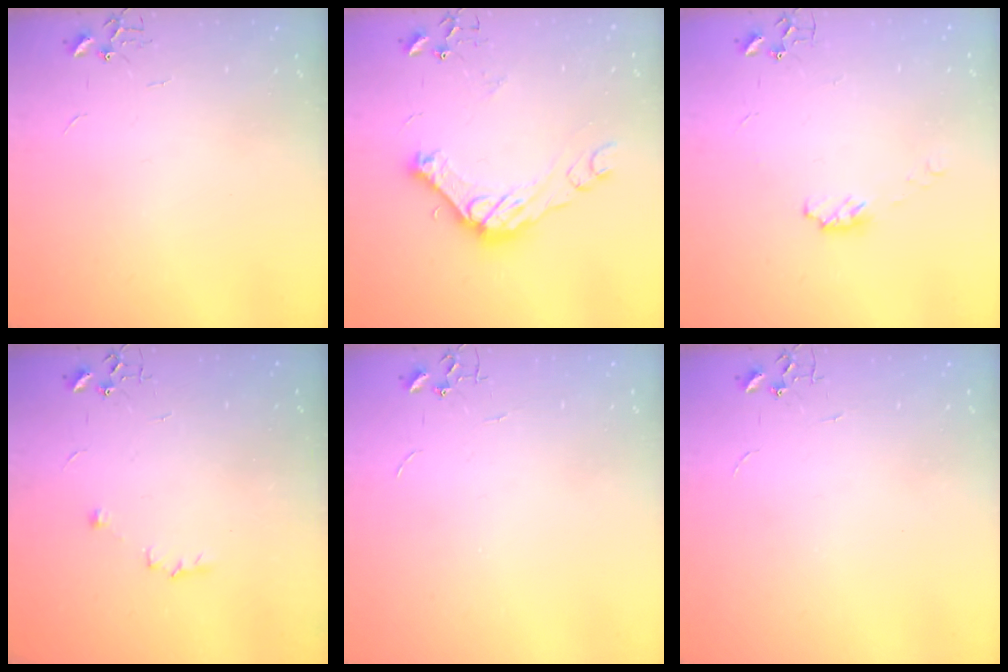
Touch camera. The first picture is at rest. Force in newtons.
{"total": 15.5, "press": 15.5, "slide": 1.5}
{"total": 4.9, "press": 4.9, "slide": 0.4}
{"total": 5.2, "press": 5.1, "slide": 1.0}
{"total": 0.0}
{"total": 0.0}